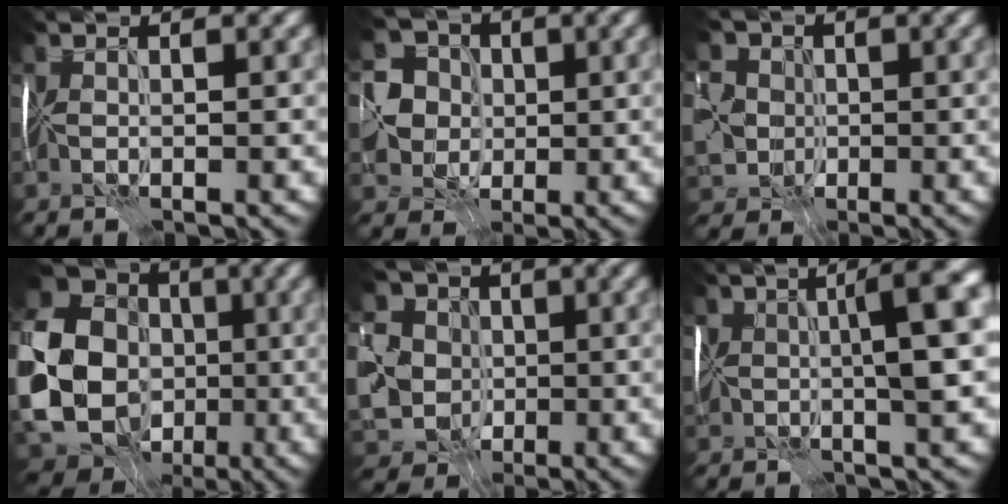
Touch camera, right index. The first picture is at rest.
{"total": 4.2, "force": [-0.5, 4.0, 1.1], "torque": [-0.023, 0.003, -0.009]}
{"total": 4.7, "force": [-0.6, 4.4, 1.6], "torque": [-0.048, 0.009, -0.015]}
{"total": 20.9, "force": [-3.2, 19.1, 7.7], "torque": [-0.200, -0.003, -0.080]}
{"total": 8.5, "force": [-0.9, 7.5, 3.9], "torque": [-0.090, -0.001, -0.021]}
{"total": 6.7, "force": [0.4, 1.8, 6.5], "torque": [-0.096, 0.013, 0.014]}